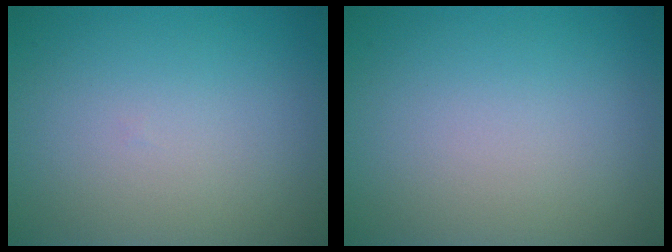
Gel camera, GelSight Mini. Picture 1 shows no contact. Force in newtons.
{"total": 0.0}